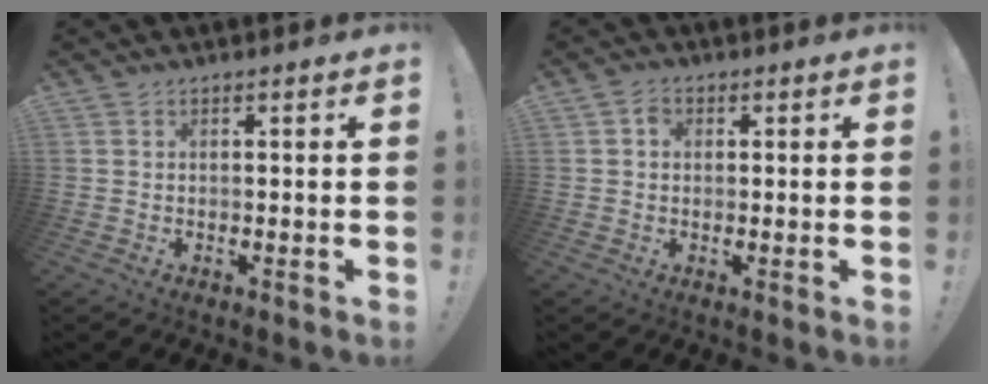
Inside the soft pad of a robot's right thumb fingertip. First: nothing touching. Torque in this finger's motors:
{"motor_torque": [0.01, -0.20, -0.12, 0.12, 0.09]}